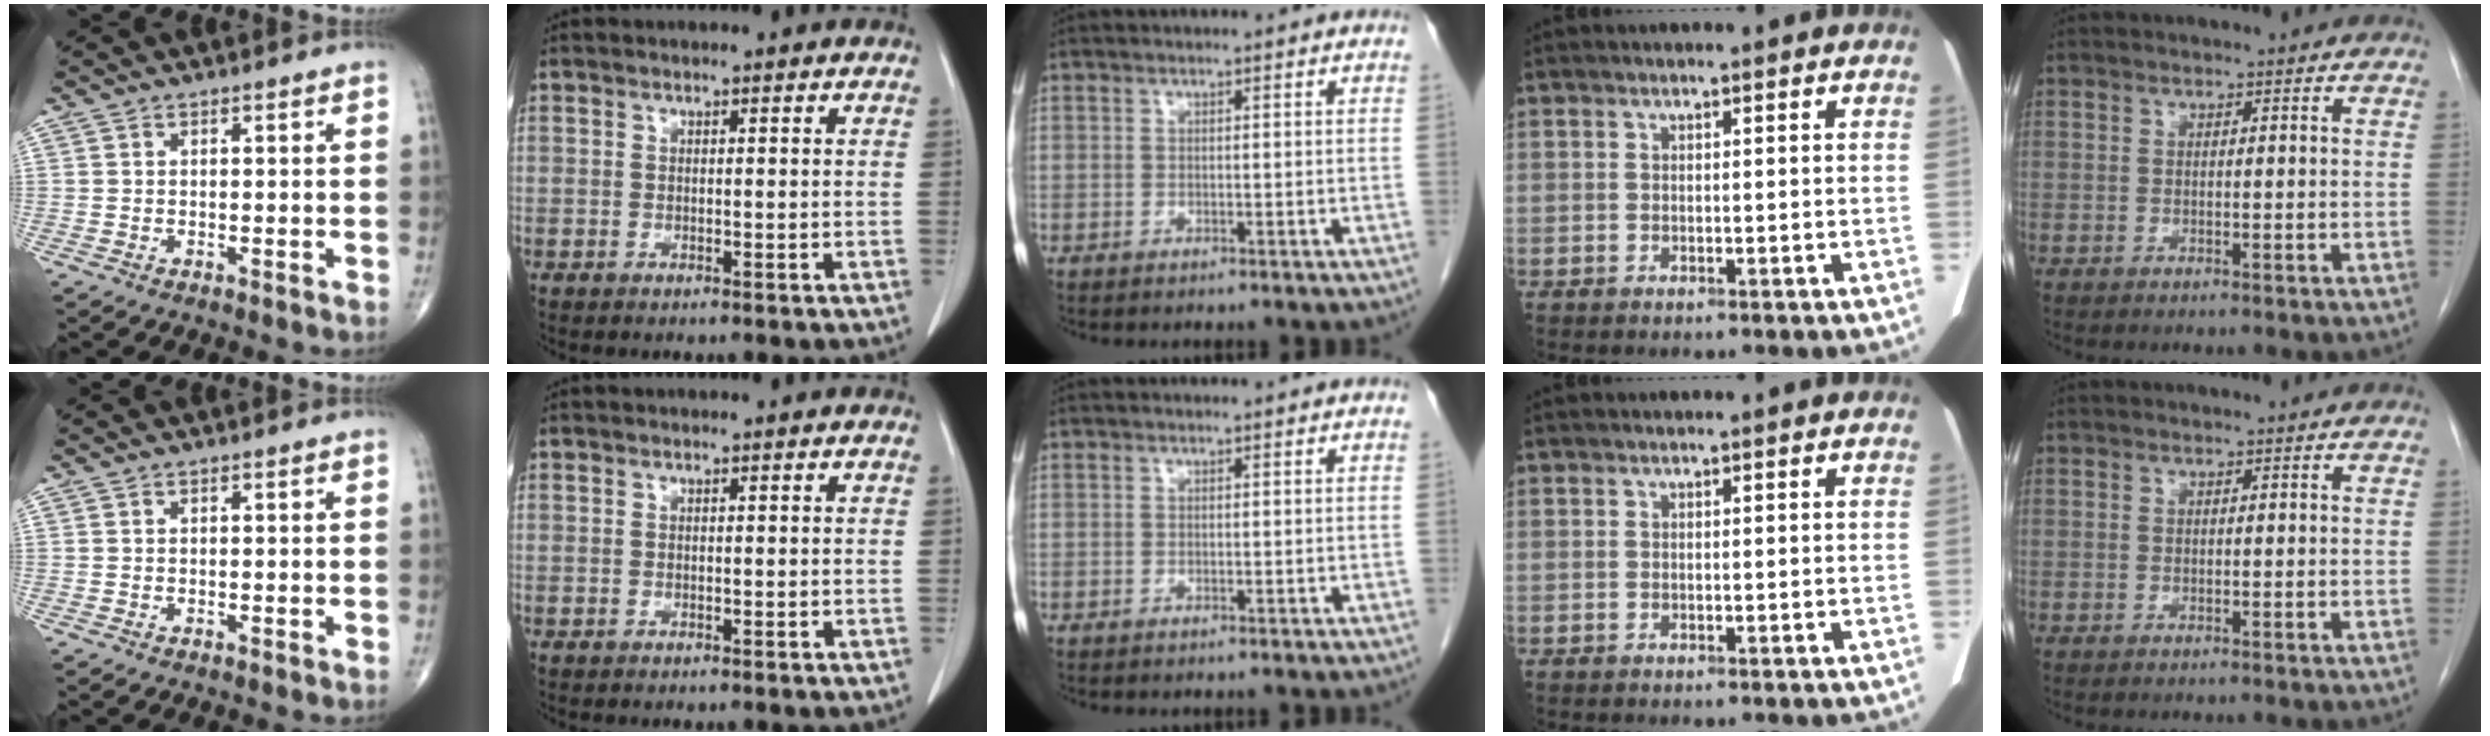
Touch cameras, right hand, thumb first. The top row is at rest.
{}